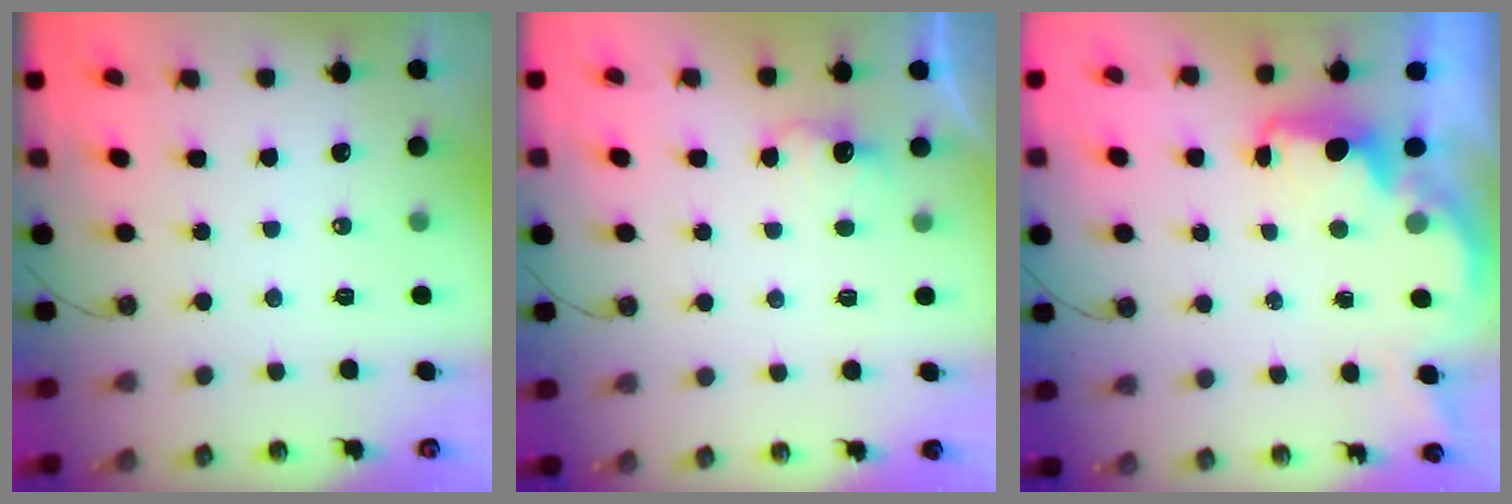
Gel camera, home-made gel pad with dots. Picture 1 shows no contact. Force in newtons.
{"total": 2.8, "press": 2.7, "slide": 0.9}
{"total": 2.2, "press": 2.0, "slide": 0.8}